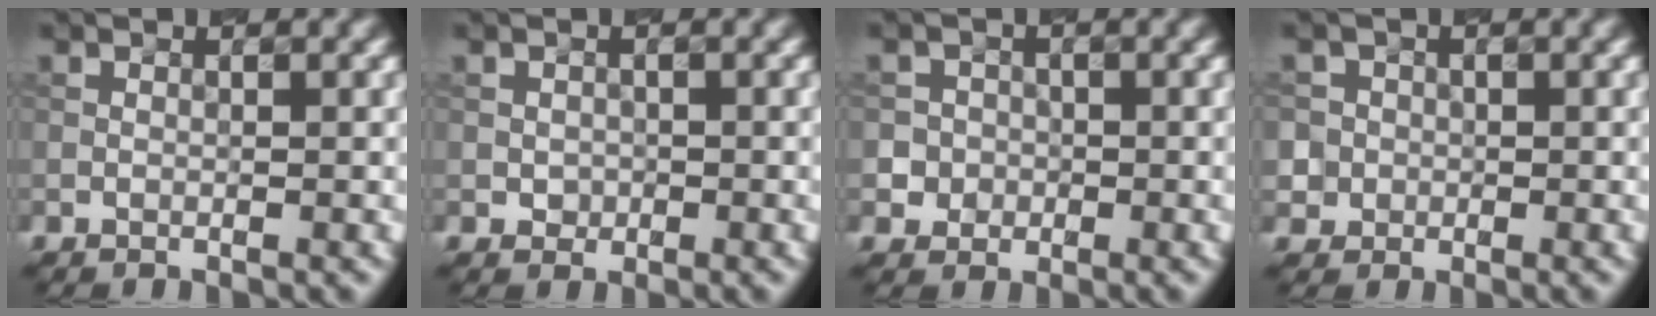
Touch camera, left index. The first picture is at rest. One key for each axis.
{"total": 0.9, "fx": -0.1, "fy": 0.8, "fz": 0.4, "tx": -0.006, "ty": 0.001, "tz": -0.004}
{"total": 2.9, "fx": -0.6, "fy": 2.8, "fz": 0.4, "tx": 0.013, "ty": 0.015, "tz": -0.017}
{"total": 4.0, "fx": 0.1, "fy": 3.9, "fz": 0.9, "tx": -0.015, "ty": 0.022, "tz": -0.008}